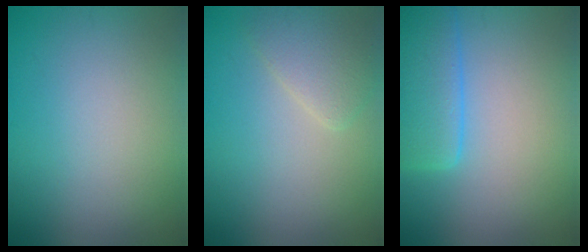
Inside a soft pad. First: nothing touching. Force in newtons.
{"total": 2.5, "press": 2.5, "slide": 0.1}
{"total": 5.0, "press": 5.0, "slide": 0.3}